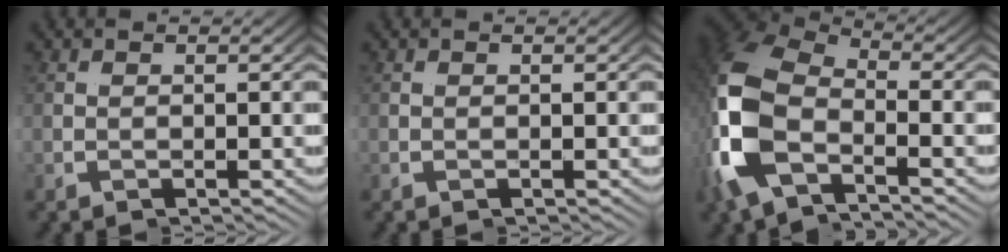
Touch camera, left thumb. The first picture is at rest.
{"total": 0.0}
{"total": 10.3, "force": [-0.8, 6.4, 8.0], "torque": [-0.211, 0.008, -0.023]}